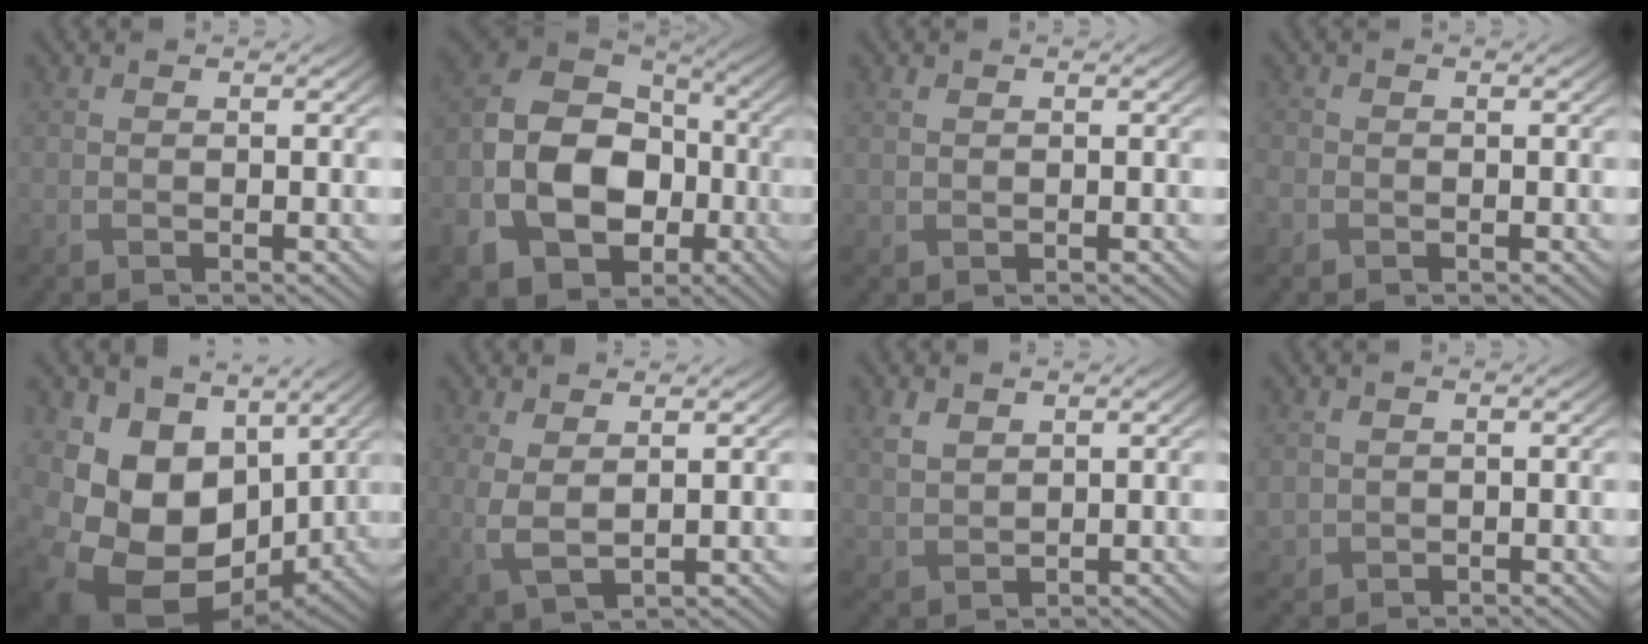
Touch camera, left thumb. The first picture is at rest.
{"total": 16.6, "force": [-5.2, 12.2, 10.0], "torque": [-0.236, -0.032, -0.095]}
{"total": 1.0, "force": [0.4, 0.8, 0.5], "torque": [-0.015, 0.000, 0.011]}
{"total": 1.2, "force": [-0.7, 1.0, 0.3], "torque": [-0.007, -0.005, -0.018]}
{"total": 16.8, "force": [0.0, 12.7, 11.0], "torque": [-0.248, -0.036, 0.032]}
{"total": 3.6, "force": [1.2, 1.6, 3.0], "torque": [-0.083, -0.003, 0.026]}
{"total": 3.1, "force": [1.7, 2.1, 1.6], "torque": [-0.047, -0.002, 0.039]}
{"total": 1.3, "force": [0.3, 1.3, -0.1], "torque": [-0.010, -0.006, 0.007]}